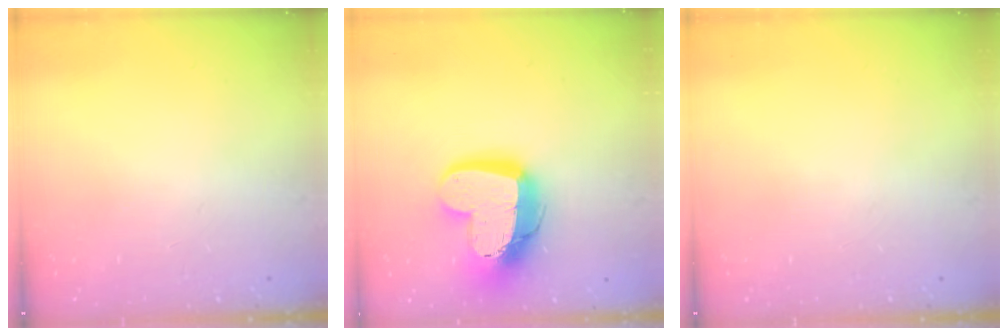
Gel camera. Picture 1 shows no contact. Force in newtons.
{"total": 17.3, "press": 17.3, "slide": 1.6}
{"total": 0.0}